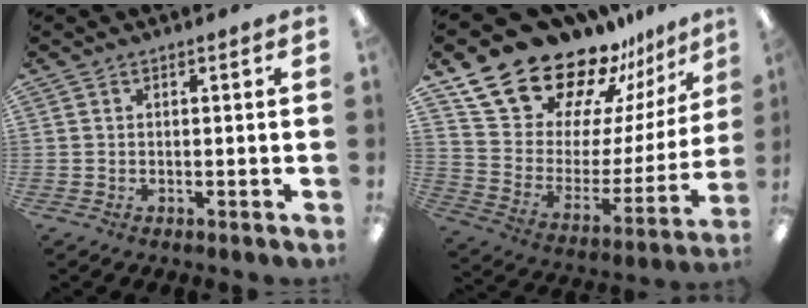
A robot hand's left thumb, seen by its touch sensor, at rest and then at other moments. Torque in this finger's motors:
{"motor_torque": [0.48, 0.52, 1.43, -1.34, 0.16]}